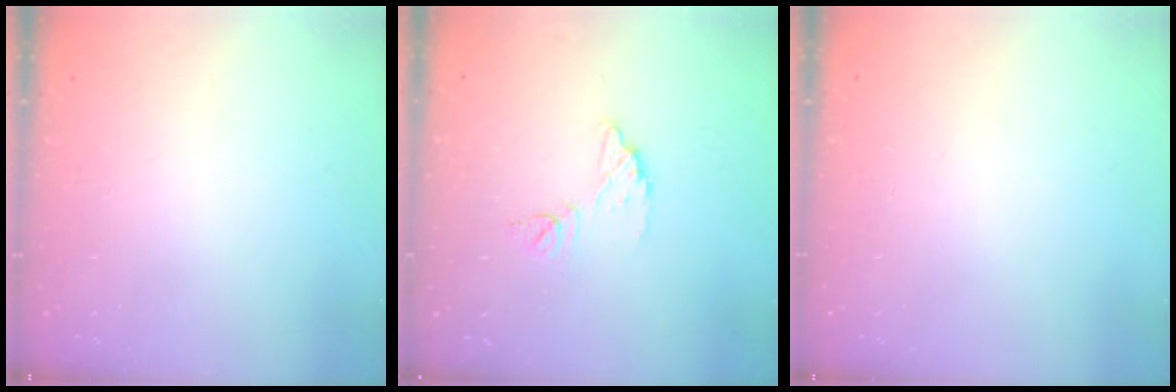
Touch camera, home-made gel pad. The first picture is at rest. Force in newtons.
{"total": 8.2, "press": 8.2, "slide": 0.2}
{"total": 0.0}